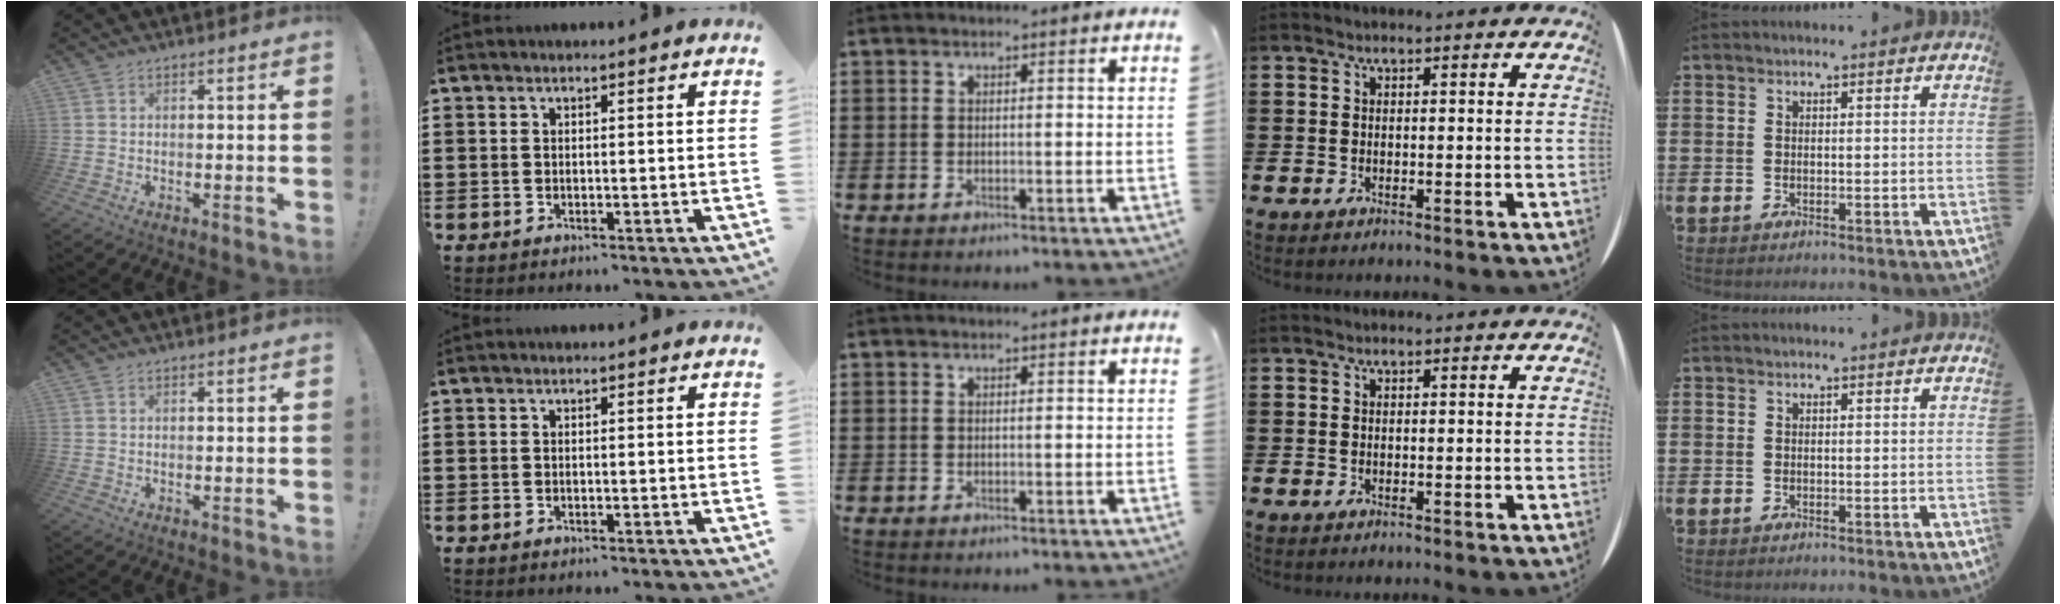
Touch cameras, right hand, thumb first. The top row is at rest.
{}